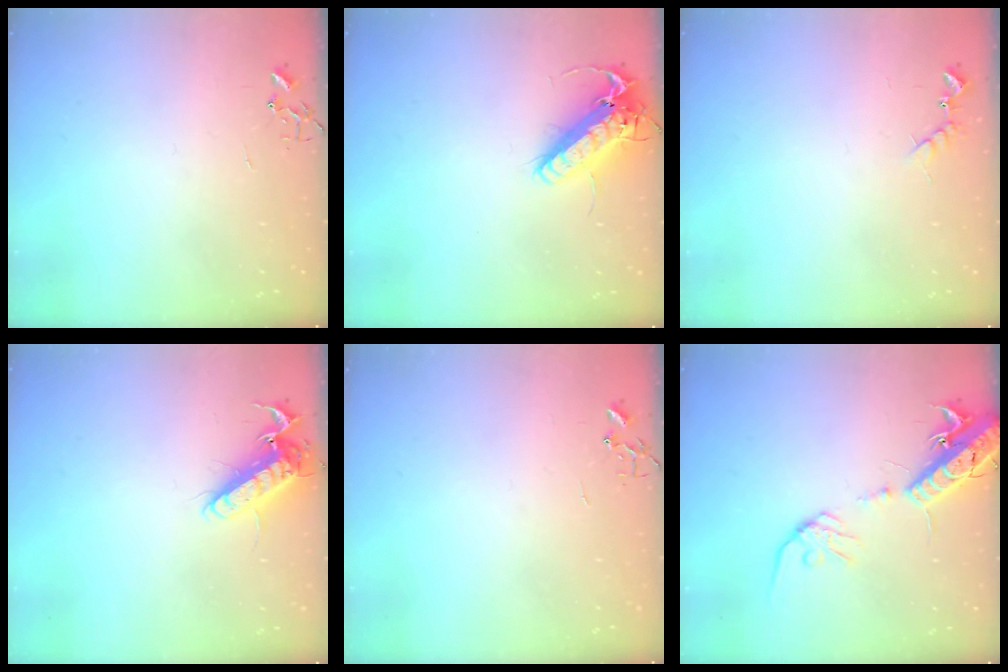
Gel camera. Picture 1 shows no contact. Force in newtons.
{"total": 15.9, "press": 15.7, "slide": 2.8}
{"total": 6.0, "press": 6.0, "slide": 0.6}
{"total": 12.3, "press": 12.1, "slide": 1.8}
{"total": 0.0}
{"total": 16.5, "press": 16.2, "slide": 3.6}